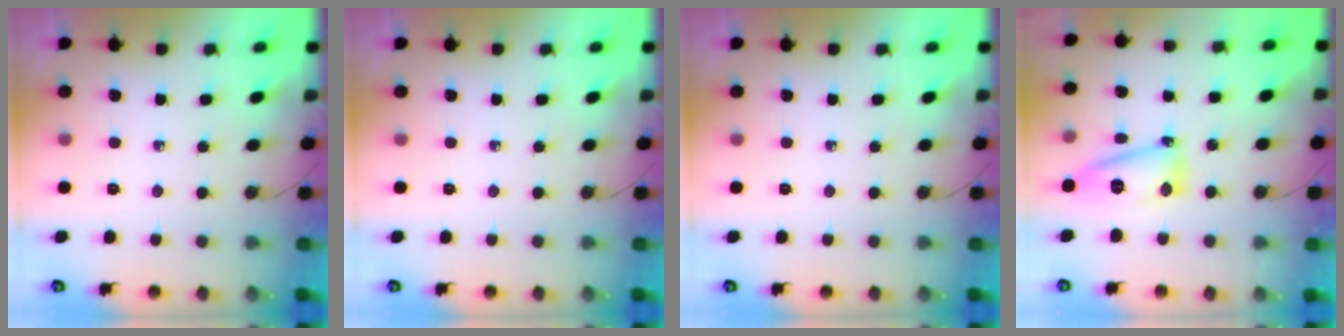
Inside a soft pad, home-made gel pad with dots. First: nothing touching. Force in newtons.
{"total": 0.0}
{"total": 0.0}
{"total": 12.1, "press": 12.0, "slide": 1.4}